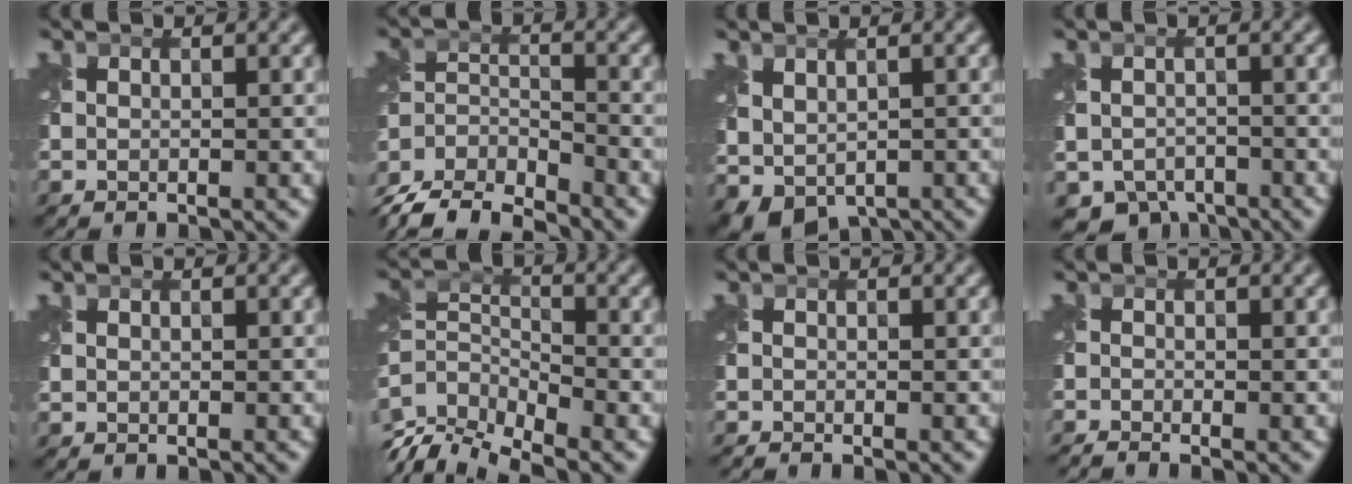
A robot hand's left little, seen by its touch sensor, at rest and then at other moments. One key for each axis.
{"total": 8.3, "fx": -7.6, "fy": 2.3, "fz": 2.4, "tx": -0.043, "ty": -0.014, "tz": -0.137}
{"total": 4.2, "fx": -0.5, "fy": 2.7, "fz": 3.3, "tx": -0.068, "ty": -0.010, "tz": 0.001}
{"total": 4.8, "fx": -3.3, "fy": 3.0, "fz": 1.7, "tx": -0.027, "ty": -0.022, "tz": -0.055}
{"total": 0.0}
{"total": 6.6, "fx": -4.1, "fy": 3.2, "fz": 4.1, "tx": -0.085, "ty": -0.011, "tz": -0.084}
{"total": 1.1, "fx": -1.1, "fy": 0.0, "fz": 0.4, "tx": -0.006, "ty": -0.011, "tz": -0.024}
{"total": 2.2, "fx": -1.9, "fy": 0.1, "fz": 0.9, "tx": -0.018, "ty": -0.010, "tz": -0.045}